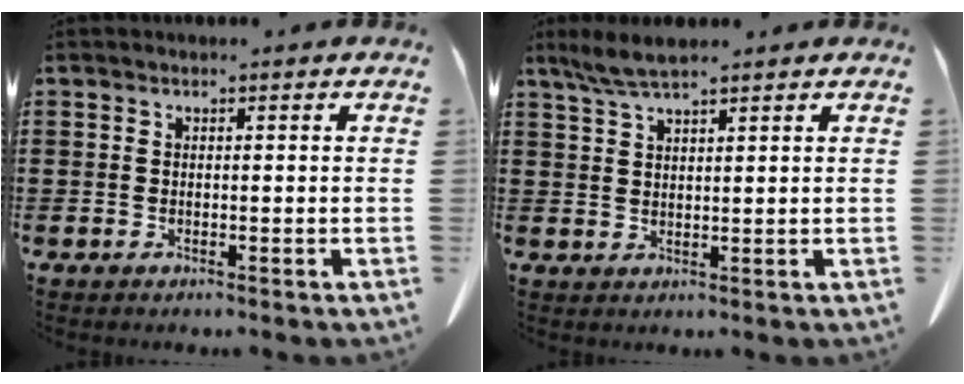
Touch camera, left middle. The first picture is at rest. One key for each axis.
{"total": 4.0, "fx": 3.0, "fy": 0.5, "fz": 2.6, "tx": -0.058, "ty": 0.001, "tz": 0.055}